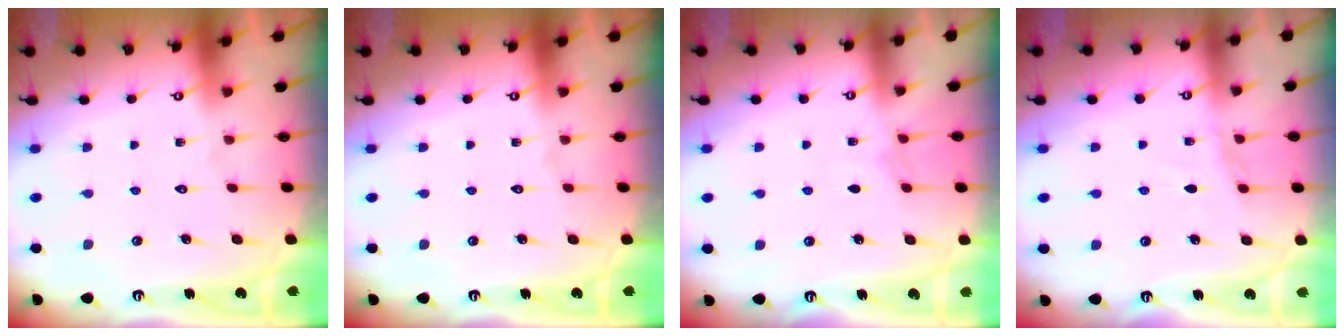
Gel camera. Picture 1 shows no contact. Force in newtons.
{"total": 0.0}
{"total": 1.5, "press": 1.4, "slide": 0.3}
{"total": 4.5, "press": 4.5, "slide": 0.6}